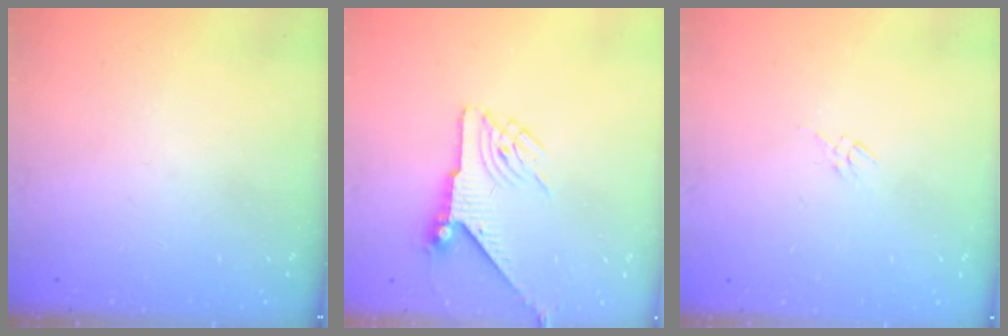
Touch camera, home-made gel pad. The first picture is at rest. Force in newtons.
{"total": 6.4, "press": 6.4, "slide": 0.1}
{"total": 2.7, "press": 2.7, "slide": 0.5}